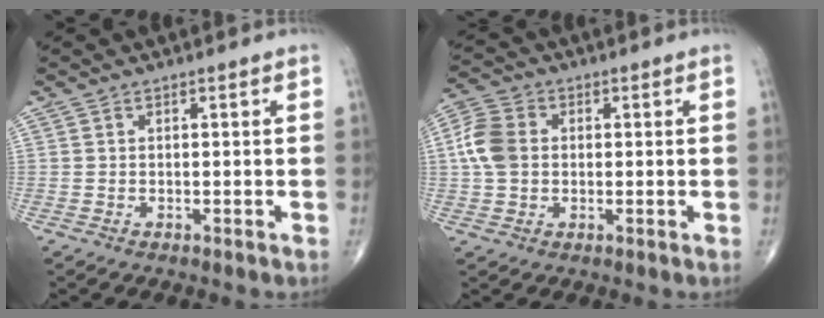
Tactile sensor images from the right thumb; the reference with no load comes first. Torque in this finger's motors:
{"motor_torque": [-0.27, 0.55, 0.53, -0.03, 0.06]}